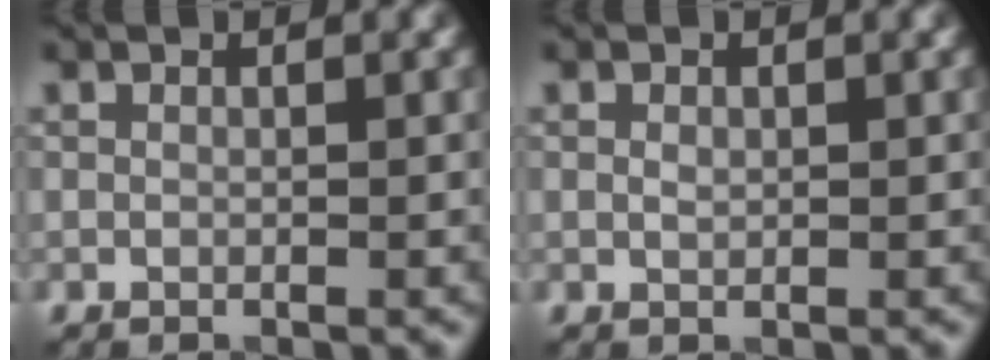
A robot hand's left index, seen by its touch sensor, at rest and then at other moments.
{"total": 0.8, "force": [0.1, 0.5, 0.5], "torque": [-0.010, -0.001, 0.003]}